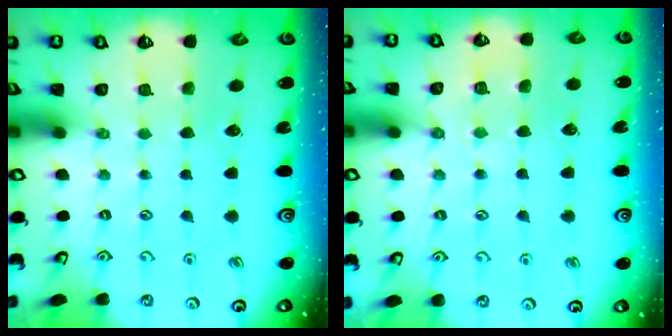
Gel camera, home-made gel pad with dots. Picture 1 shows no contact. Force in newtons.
{"total": 4.0, "press": 3.9, "slide": 0.6}